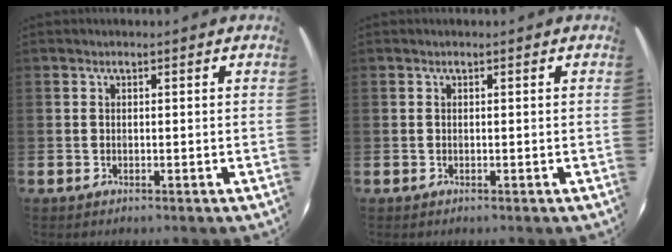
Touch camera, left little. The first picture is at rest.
{"total": 0.0}